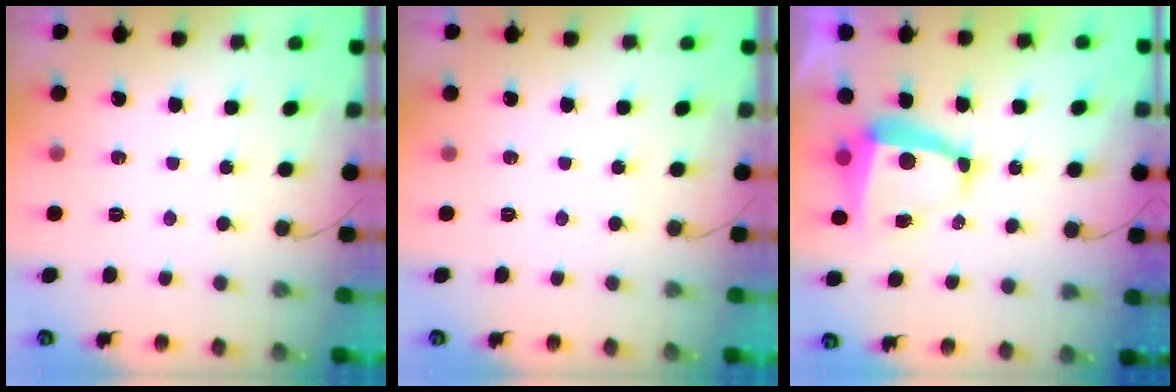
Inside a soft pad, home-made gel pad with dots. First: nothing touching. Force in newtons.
{"total": 0.0}
{"total": 6.8, "press": 6.8, "slide": 0.6}